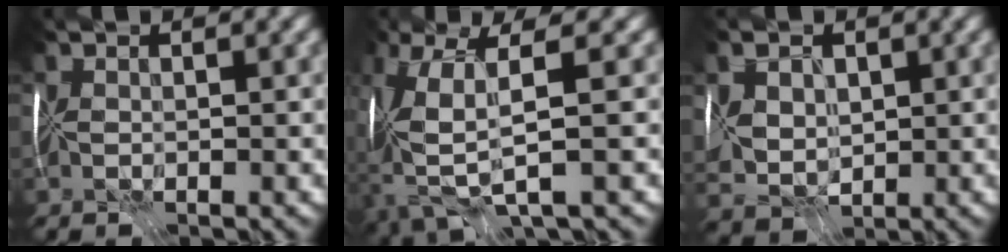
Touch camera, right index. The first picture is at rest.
{"total": 6.3, "force": [-1.3, 1.2, 6.1], "torque": [-0.156, -0.018, -0.021]}
{"total": 4.9, "force": [1.0, 3.8, 3.0], "torque": [-0.062, 0.011, 0.008]}